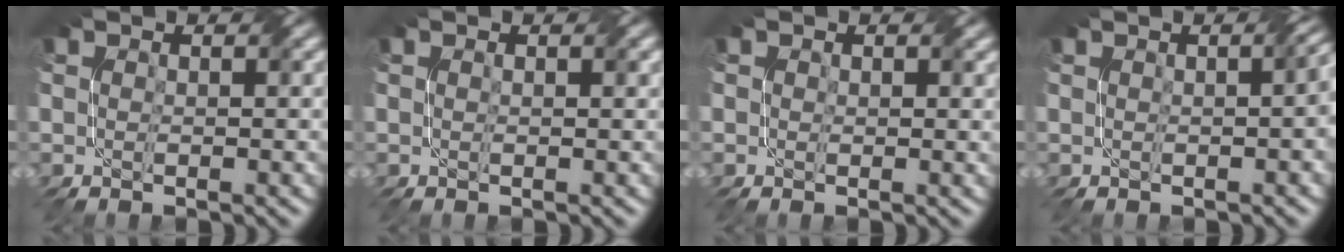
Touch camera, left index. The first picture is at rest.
{"total": 0.5, "force": [0.2, 0.1, 0.4], "torque": [-0.005, 0.000, 0.005]}
{"total": 1.0, "force": [0.5, 0.7, 0.4], "torque": [-0.002, -0.004, 0.010]}
{"total": 2.8, "force": [0.1, 1.1, 2.6], "torque": [-0.014, 0.014, 0.004]}